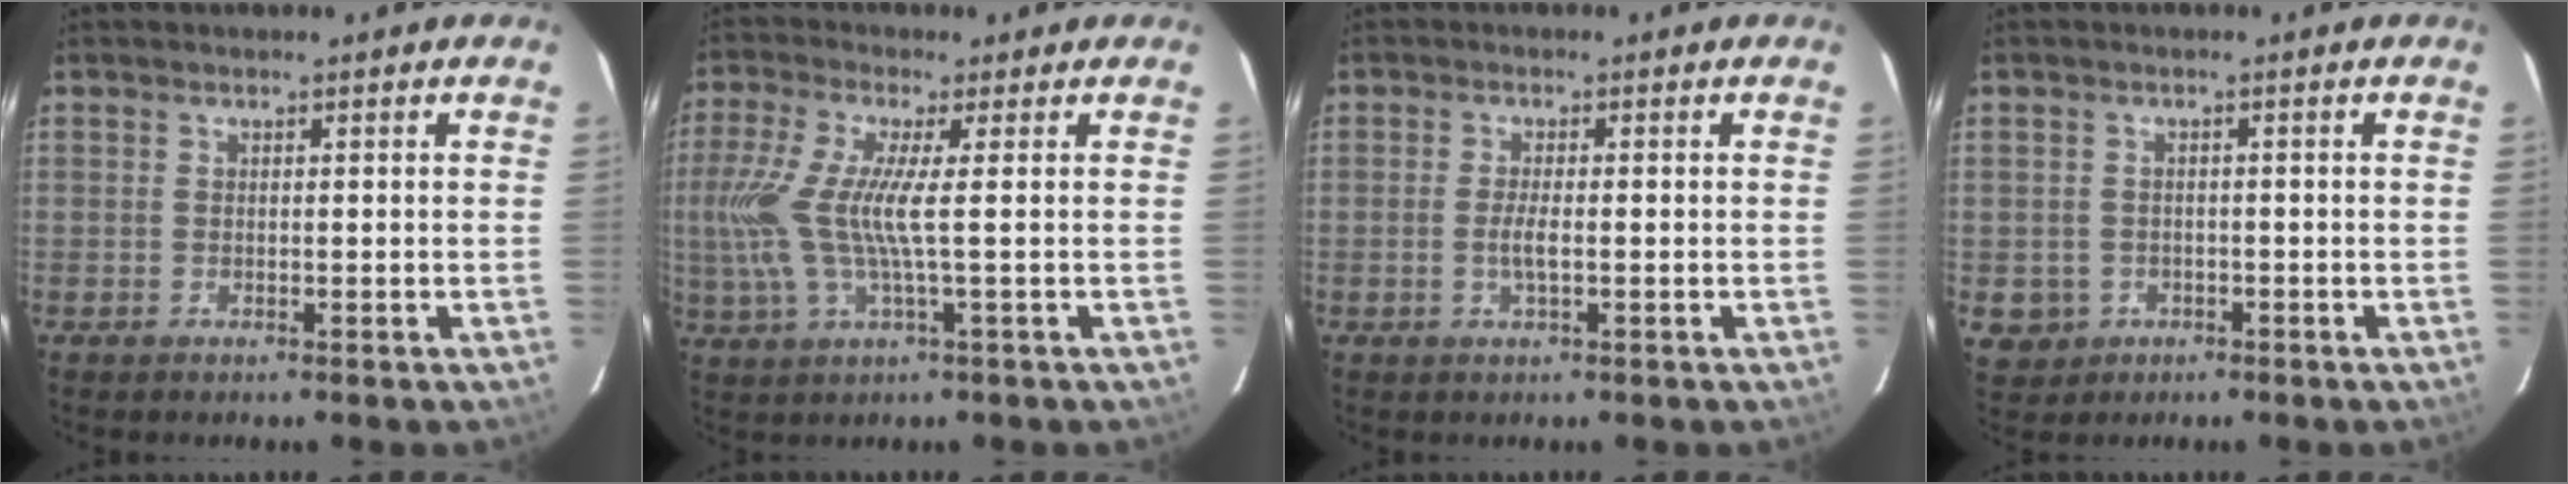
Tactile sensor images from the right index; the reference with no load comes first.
{"total": 10.3, "force": [0.0, 0.2, 10.3], "torque": [-0.213, -0.006, 0.002]}
{"total": 2.5, "force": [-0.5, 0.5, 2.4], "torque": [-0.048, -0.005, -0.009]}
{"total": 4.7, "force": [-1.2, 4.5, 0.9], "torque": [-0.026, 0.008, -0.006]}